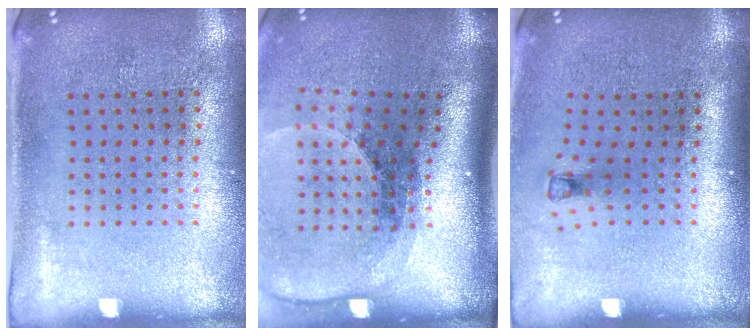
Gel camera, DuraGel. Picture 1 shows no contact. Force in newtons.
{"total": 2.6, "press": 1.9, "slide": 1.8}
{"total": 0.7, "press": 0.4, "slide": 0.6}